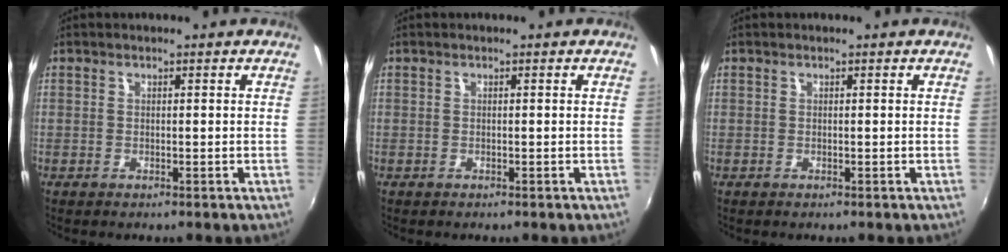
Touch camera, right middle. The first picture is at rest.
{"total": 0.0}
{"total": 0.0}